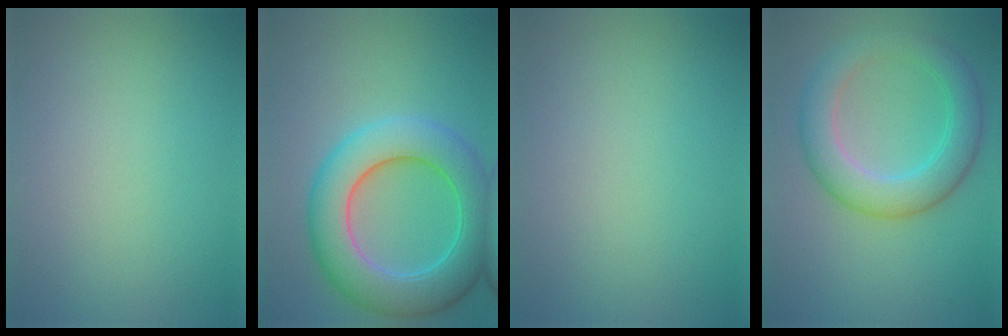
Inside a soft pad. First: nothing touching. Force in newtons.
{"total": 8.2, "press": 8.2, "slide": 0.6}
{"total": 0.0}
{"total": 5.4, "press": 5.4, "slide": 0.1}